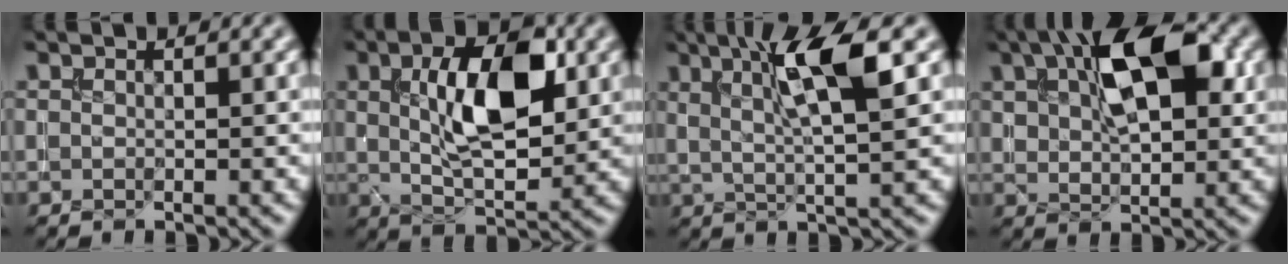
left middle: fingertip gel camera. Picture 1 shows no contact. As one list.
[{"total": 8.4, "force": [1.8, 3.8, 7.2], "torque": [-0.124, 0.004, 0.034]}, {"total": 7.0, "force": [2.6, 1.2, 6.4], "torque": [-0.112, 0.001, 0.045]}, {"total": 9.9, "force": [3.7, 4.9, 7.8], "torque": [-0.132, 0.014, 0.058]}]